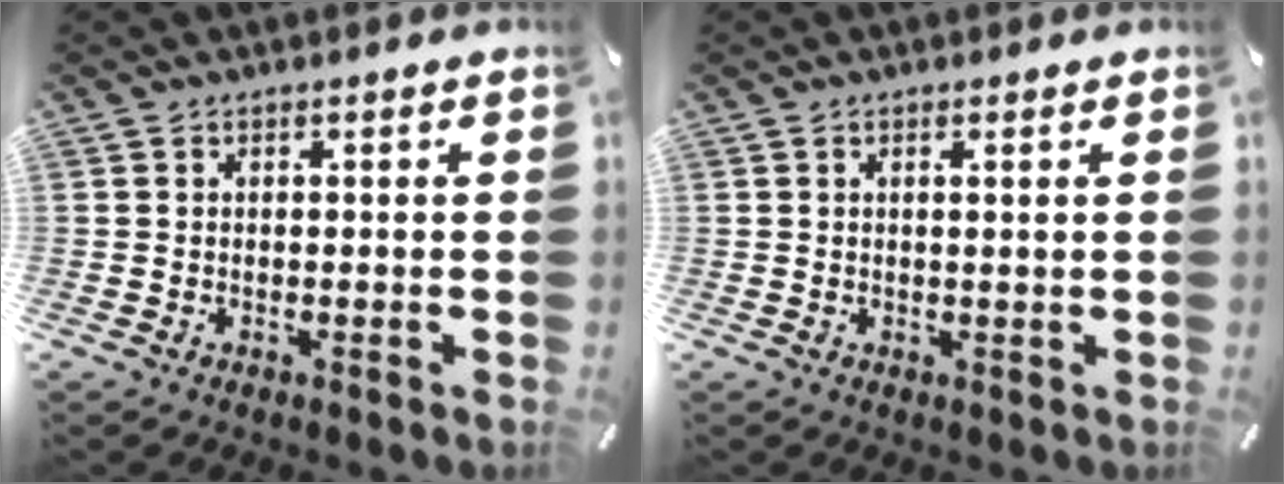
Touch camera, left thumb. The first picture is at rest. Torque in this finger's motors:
{"motor_torque": [-0.08, -0.53, 0.01, 0.17, -0.01]}